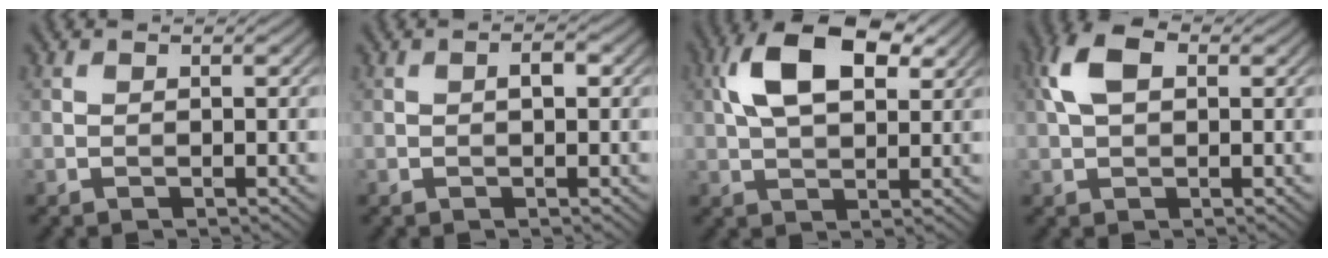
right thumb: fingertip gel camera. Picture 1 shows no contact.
{"total": 1.3, "force": [0.1, 0.6, 1.2], "torque": [-0.016, 0.003, -0.001]}
{"total": 11.3, "force": [3.7, 6.0, 8.8], "torque": [-0.177, 0.019, 0.063]}
{"total": 5.8, "force": [1.6, 3.4, 4.4], "torque": [-0.100, 0.015, 0.022]}